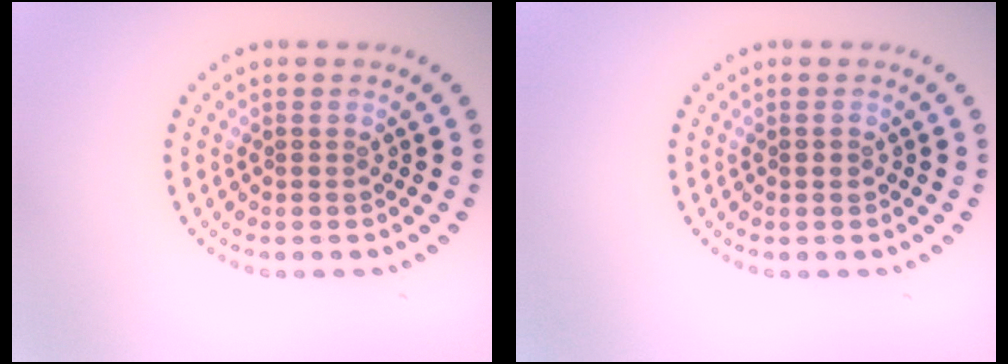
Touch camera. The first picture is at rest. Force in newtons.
{"total": 0.8, "press": 0.8, "slide": 0.2}